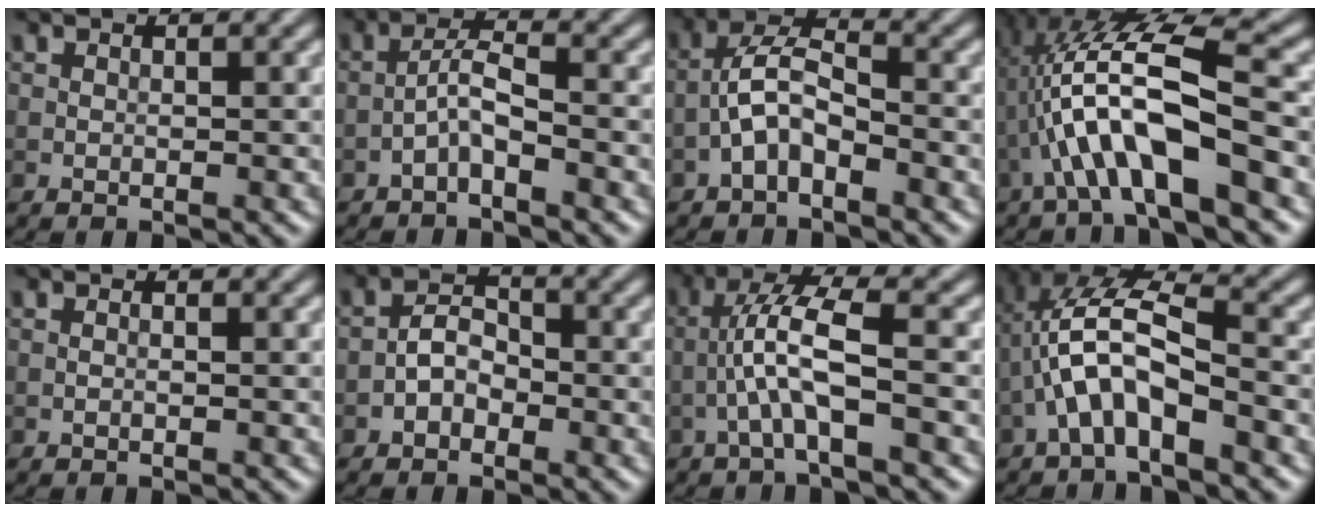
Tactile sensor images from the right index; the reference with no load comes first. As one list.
[{"total": 2.5, "force": [-1.4, 0.4, 2.0], "torque": [-0.039, 0.012, -0.033]}, {"total": 3.8, "force": [-2.0, 1.5, 2.9], "torque": [-0.052, 0.016, -0.045]}, {"total": 9.4, "force": [-2.3, 2.3, 8.8], "torque": [-0.168, 0.020, -0.040]}, {"total": 0.0}, {"total": 2.6, "force": [-1.2, 1.7, 1.6], "torque": [-0.026, 0.010, -0.026]}, {"total": 5.1, "force": [-1.6, 0.7, 4.8], "torque": [-0.095, 0.021, -0.035]}, {"total": 6.7, "force": [-2.4, 2.3, 5.9], "torque": [-0.120, 0.022, -0.045]}]